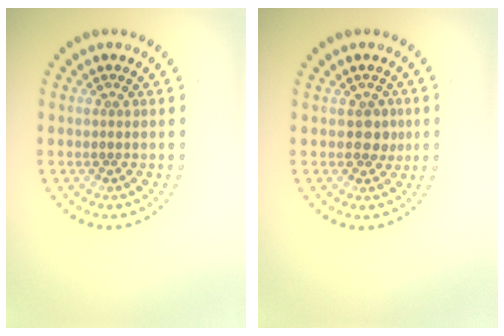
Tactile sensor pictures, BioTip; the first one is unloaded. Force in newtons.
{"total": 1.5, "press": 1.5, "slide": 0.5}